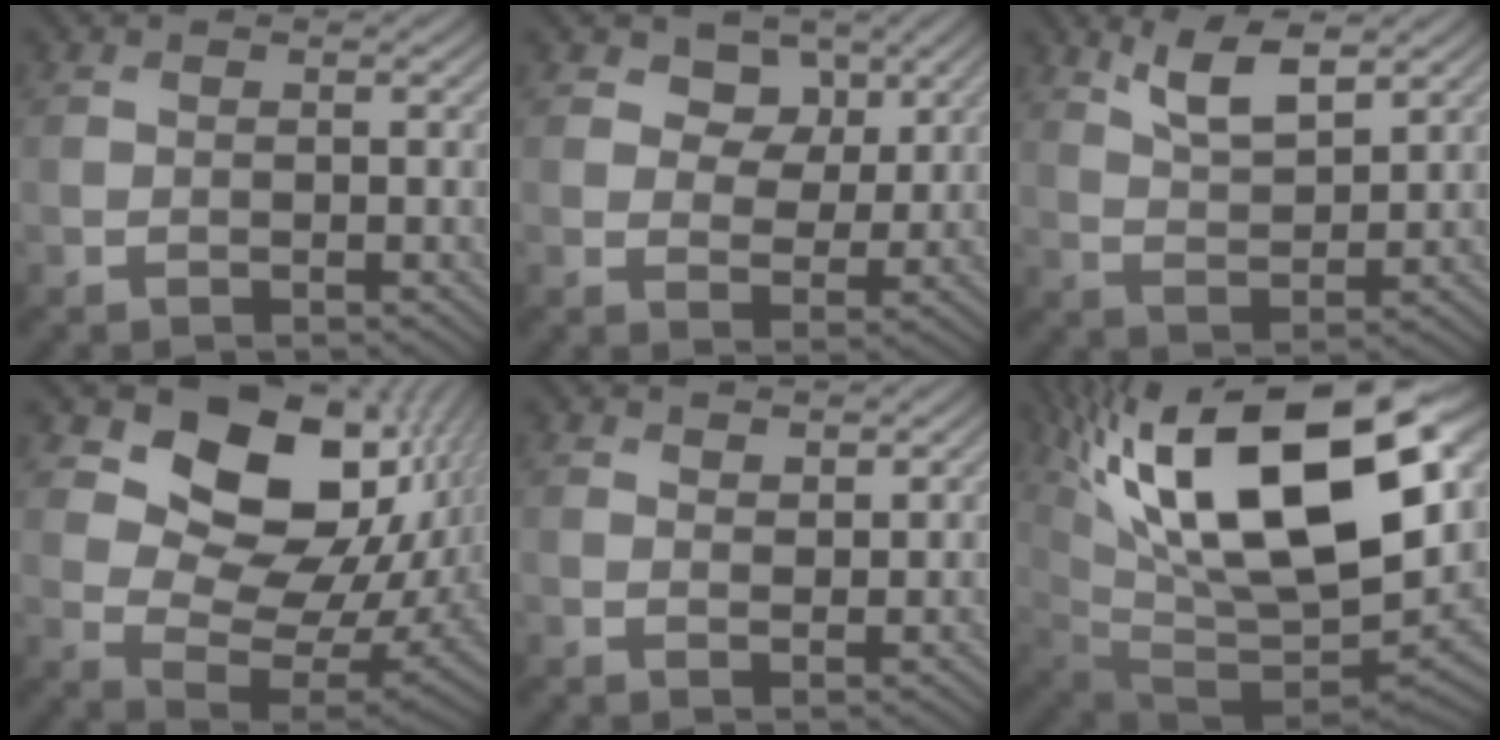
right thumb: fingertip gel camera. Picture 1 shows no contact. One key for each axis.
{"total": 5.4, "fx": 2.8, "fy": 3.8, "fz": 2.5, "tx": -0.037, "ty": -0.021, "tz": 0.043}
{"total": 6.0, "fx": 3.9, "fy": 1.9, "fz": 4.2, "tx": -0.091, "ty": -0.003, "tz": 0.082}
{"total": 14.4, "fx": 6.1, "fy": 9.6, "fz": 8.8, "tx": -0.131, "ty": 0.001, "tz": 0.111}
{"total": 1.6, "fx": 1.4, "fy": 0.6, "fz": 0.5, "tx": -0.012, "ty": -0.003, "tz": 0.031}
{"total": 20.7, "fx": 8.6, "fy": 10.2, "fz": 15.8, "tx": -0.289, "ty": 0.014, "tz": 0.157}